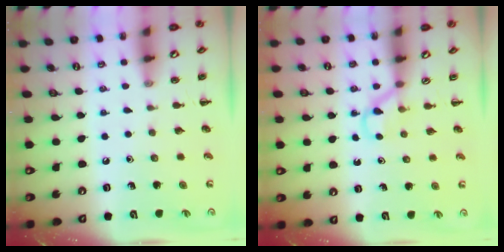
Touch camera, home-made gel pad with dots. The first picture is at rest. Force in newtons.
{"total": 2.6, "press": 2.4, "slide": 0.9}